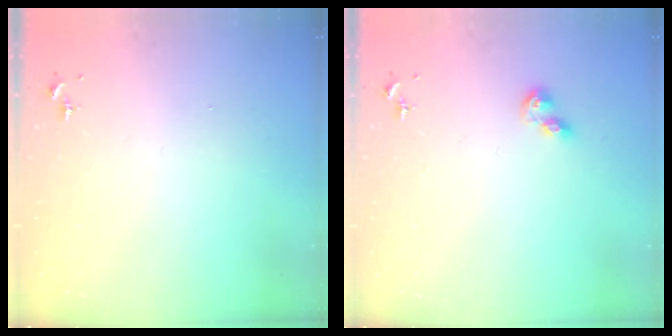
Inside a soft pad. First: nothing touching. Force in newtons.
{"total": 5.8, "press": 5.8, "slide": 0.8}